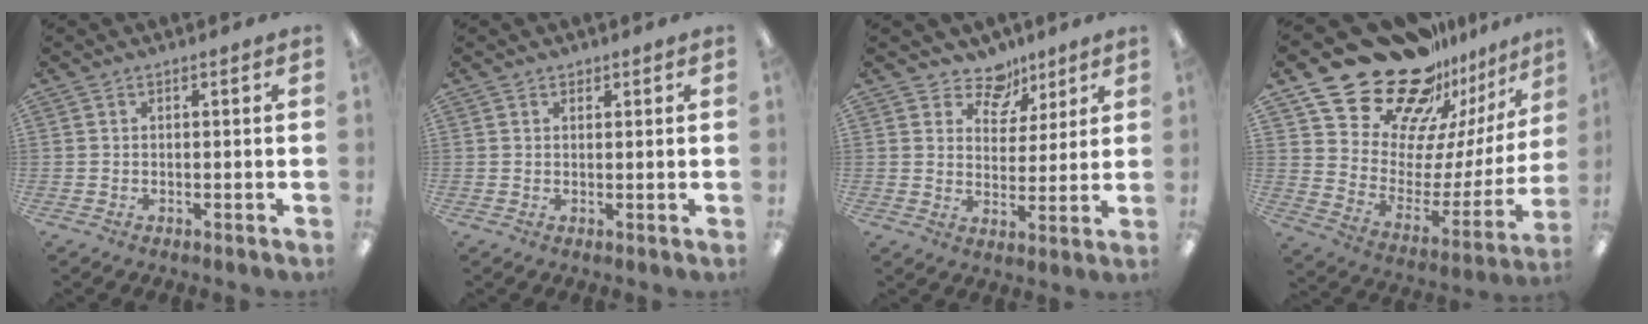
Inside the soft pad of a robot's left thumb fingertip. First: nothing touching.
{"total": 1.1, "force": [0.9, 0.6, 0.0], "torque": [0.007, -0.003, 0.015]}
{"total": 8.7, "force": [6.6, 5.3, 1.8], "torque": [-0.031, -0.048, 0.122]}
{"total": 26.3, "force": [20.7, 12.5, 10.2], "torque": [-0.163, -0.147, 0.381]}